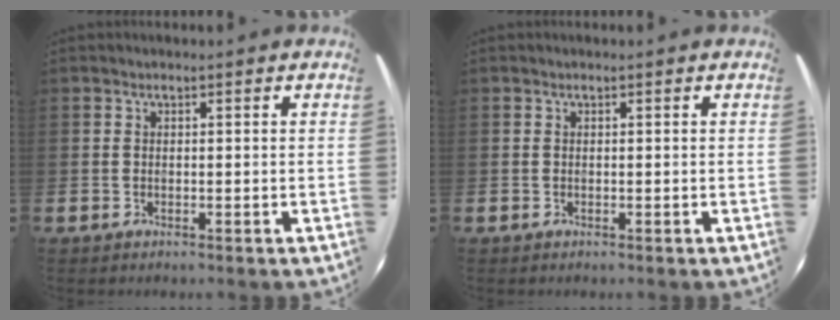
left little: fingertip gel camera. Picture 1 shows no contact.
{"total": 0.0}